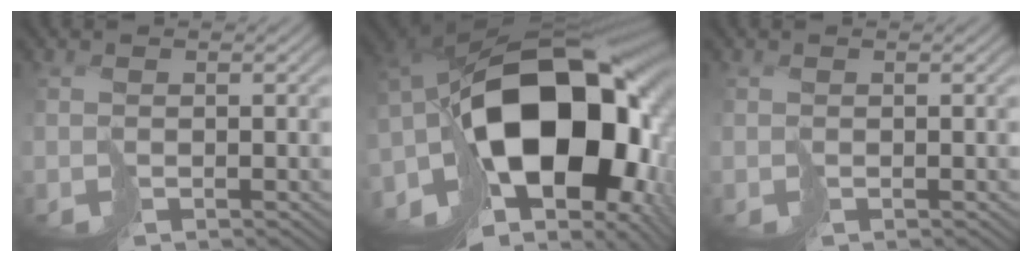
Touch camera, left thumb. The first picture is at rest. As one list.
[{"total": 21.1, "force": [-4.3, 12.5, 16.4], "torque": [-0.289, -0.044, -0.045]}, {"total": 0.0}]